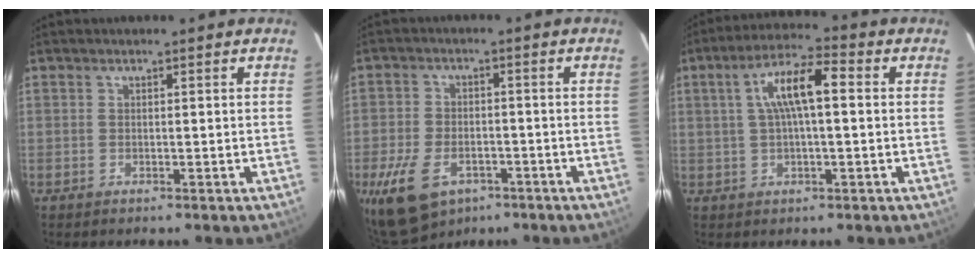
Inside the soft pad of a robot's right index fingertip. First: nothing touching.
{"total": 12.3, "force": [-7.1, 7.3, 6.8], "torque": [-0.164, -0.019, -0.117]}
{"total": 9.0, "force": [1.4, 2.3, 8.6], "torque": [-0.157, 0.018, 0.026]}